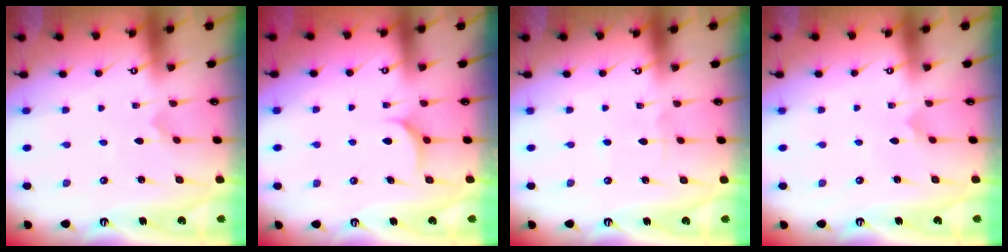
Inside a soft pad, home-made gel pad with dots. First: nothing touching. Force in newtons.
{"total": 4.9, "press": 4.9, "slide": 0.5}
{"total": 2.5, "press": 2.5, "slide": 0.4}
{"total": 1.3, "press": 1.3, "slide": 0.1}